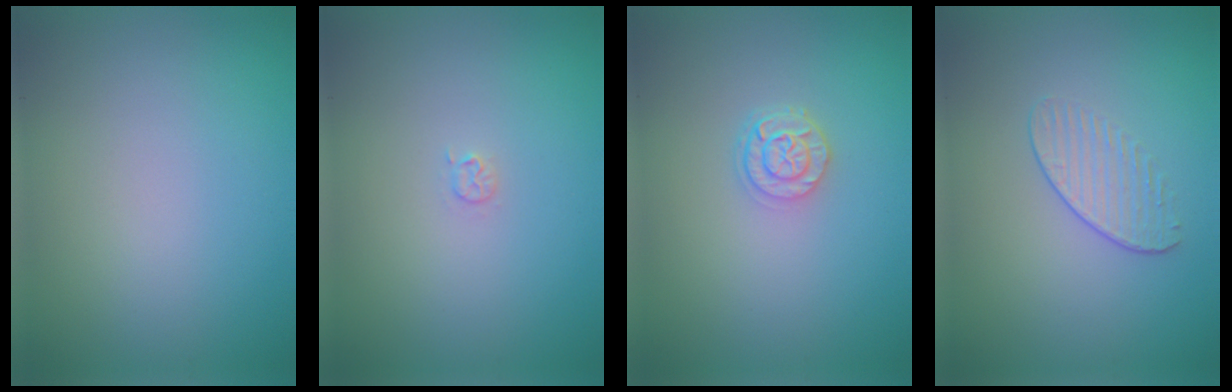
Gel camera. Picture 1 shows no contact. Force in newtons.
{"total": 0.7, "press": 0.7, "slide": 0.1}
{"total": 2.3, "press": 1.9, "slide": 1.4}
{"total": 1.6, "press": 1.1, "slide": 1.2}